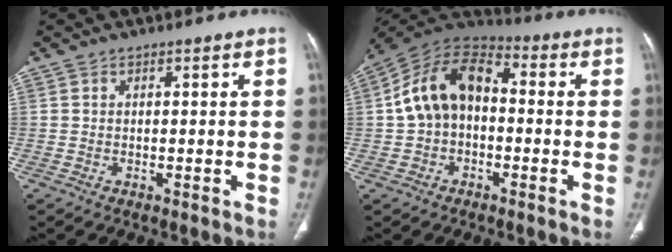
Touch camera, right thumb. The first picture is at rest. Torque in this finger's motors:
{"motor_torque": [0.03, 1.03, 0.40, 0.66, 0.43]}